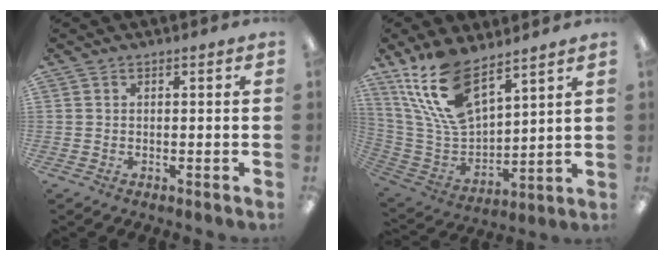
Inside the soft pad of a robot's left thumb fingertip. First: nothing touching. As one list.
[{"total": 17.4, "force": [11.7, 7.6, 10.4], "torque": [-0.246, -0.061, 0.214]}]